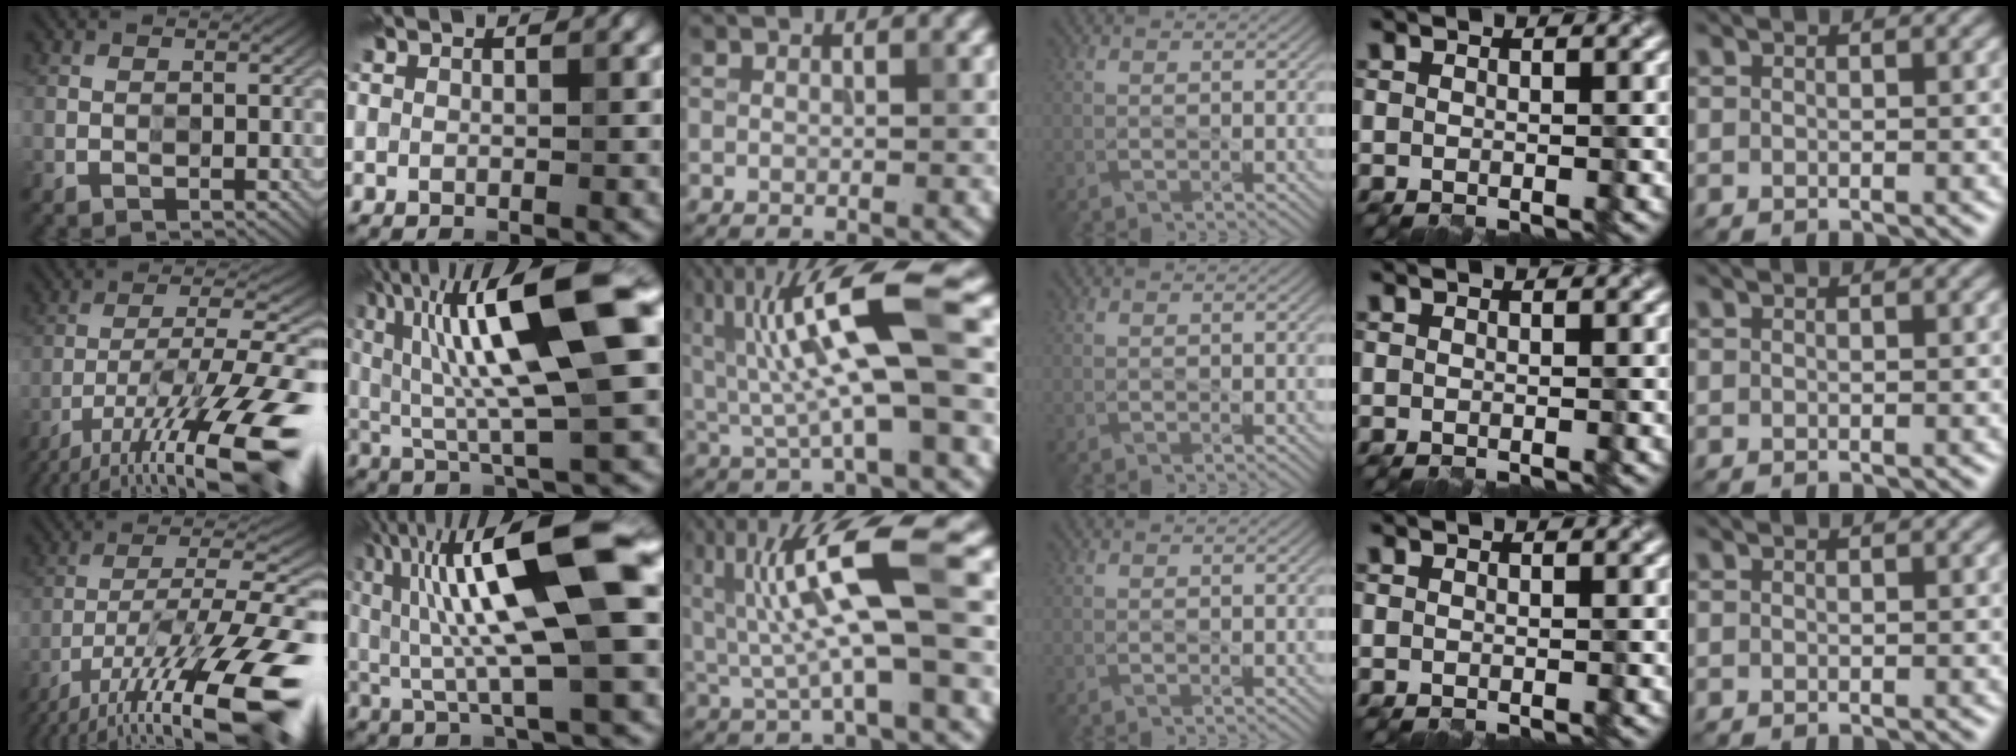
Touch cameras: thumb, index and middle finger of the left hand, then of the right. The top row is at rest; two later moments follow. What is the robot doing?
{"motion": "wipe", "object": "glass cup"}